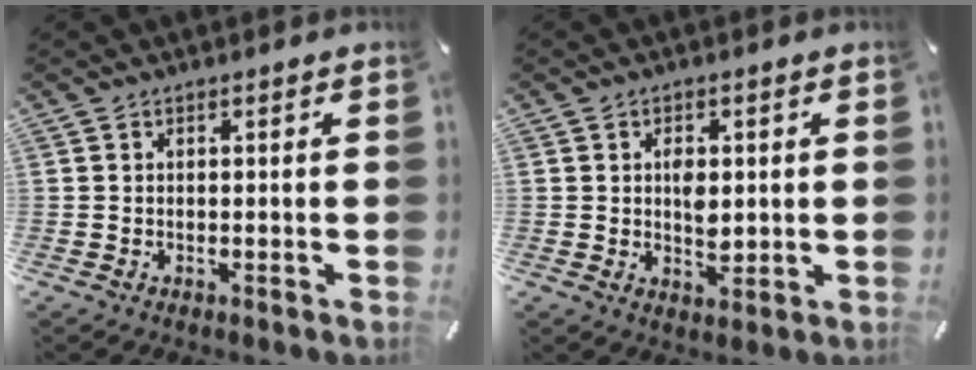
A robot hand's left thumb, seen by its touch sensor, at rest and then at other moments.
{"total": 4.7, "force": [0.4, 3.0, 3.6], "torque": [-0.047, -0.003, 0.002]}